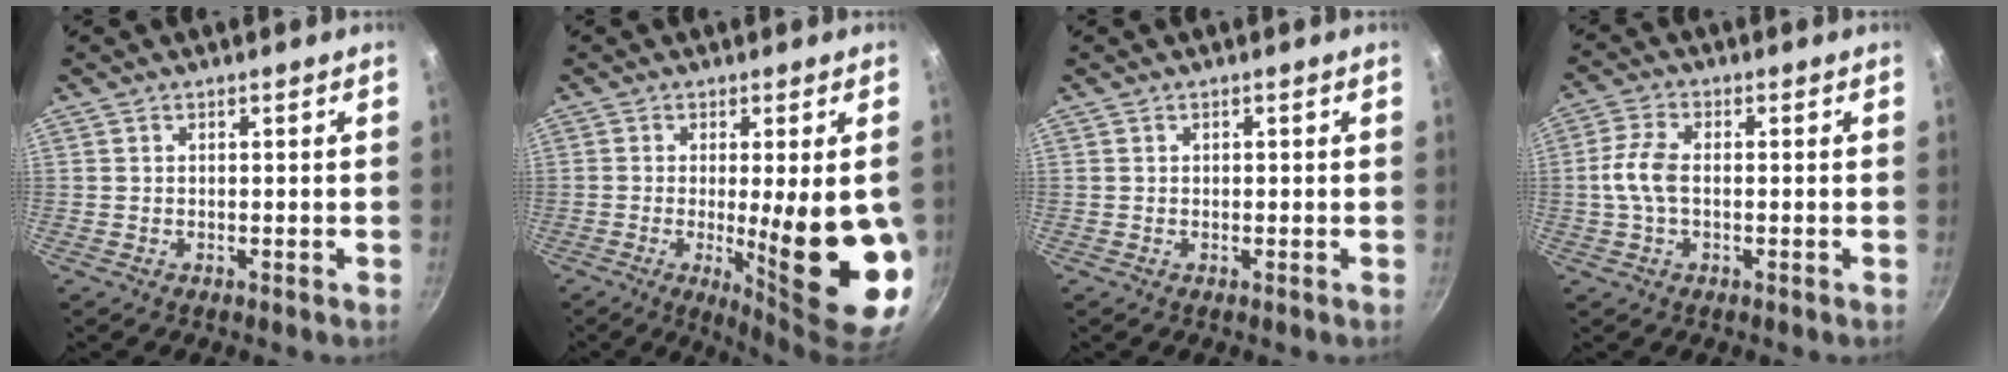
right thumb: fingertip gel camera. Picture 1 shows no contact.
{"total": 18.2, "force": [-2.5, 4.3, 17.5], "torque": [-0.224, -0.024, -0.020]}
{"total": 0.0}
{"total": 6.0, "force": [-0.4, 3.2, 5.0], "torque": [-0.109, 0.017, -0.015]}